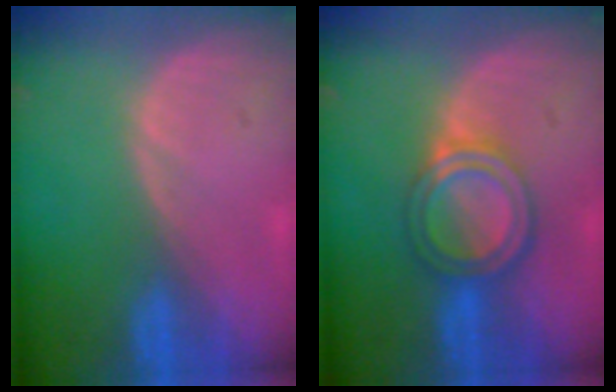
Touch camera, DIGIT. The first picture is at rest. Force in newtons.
{"total": 6.2, "press": 5.4, "slide": 3.1}